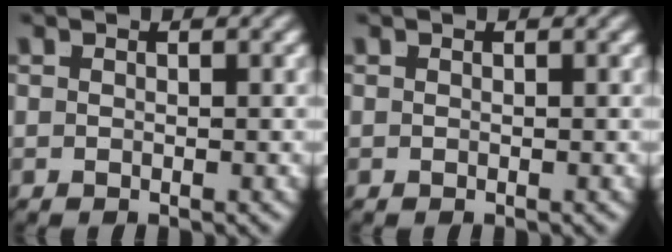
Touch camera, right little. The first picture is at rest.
{"total": 0.0}